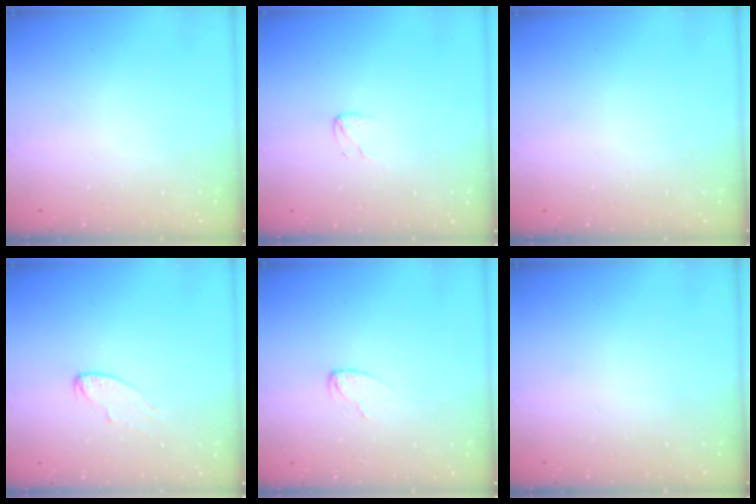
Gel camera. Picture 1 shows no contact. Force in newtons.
{"total": 3.3, "press": 3.3, "slide": 0.3}
{"total": 0.0}
{"total": 4.2, "press": 4.2, "slide": 0.5}
{"total": 3.0, "press": 3.0, "slide": 0.3}
{"total": 0.0}